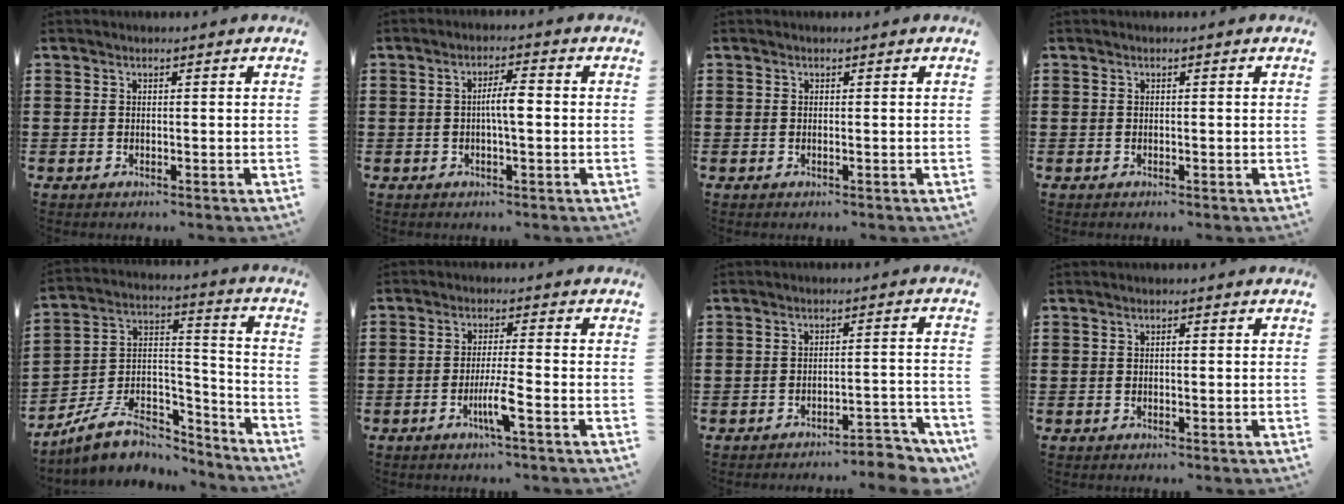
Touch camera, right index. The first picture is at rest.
{"total": 3.8, "force": [-0.3, 0.4, 3.7], "torque": [-0.066, 0.001, -0.008]}
{"total": 0.0}
{"total": 0.0}
{"total": 9.5, "force": [-7.0, 4.7, 4.3], "torque": [-0.087, 0.023, -0.128]}
{"total": 4.6, "force": [-2.2, -0.1, 4.0], "torque": [-0.075, -0.013, -0.040]}
{"total": 4.1, "force": [-3.8, -0.2, 1.4], "torque": [-0.024, -0.005, -0.077]}
{"total": 0.7, "force": [-0.1, -0.2, 0.6], "torque": [-0.011, -0.005, 0.000]}